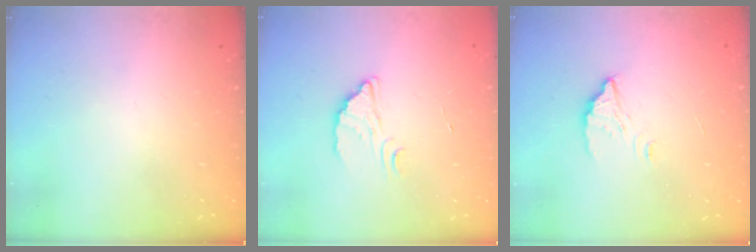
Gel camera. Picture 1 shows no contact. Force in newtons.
{"total": 2.7, "press": 2.7, "slide": 0.2}
{"total": 2.9, "press": 2.9, "slide": 0.2}